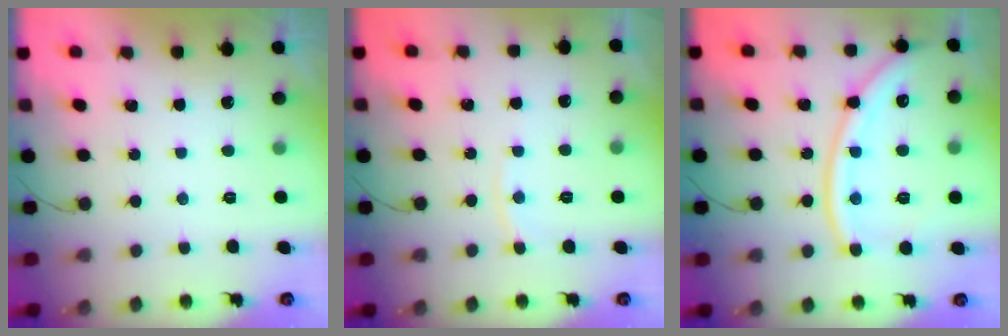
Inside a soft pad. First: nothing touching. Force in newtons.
{"total": 3.7, "press": 3.7, "slide": 0.3}
{"total": 15.0, "press": 14.9, "slide": 1.8}